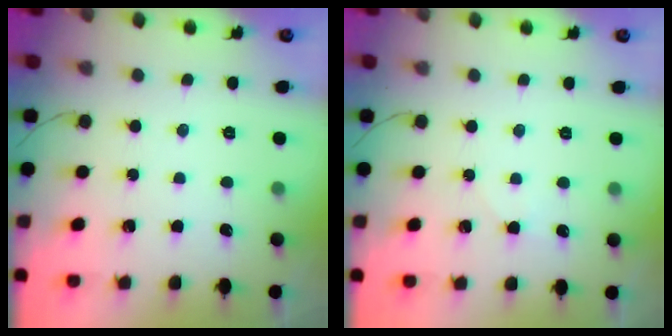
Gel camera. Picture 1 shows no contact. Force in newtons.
{"total": 3.0, "press": 2.6, "slide": 1.5}